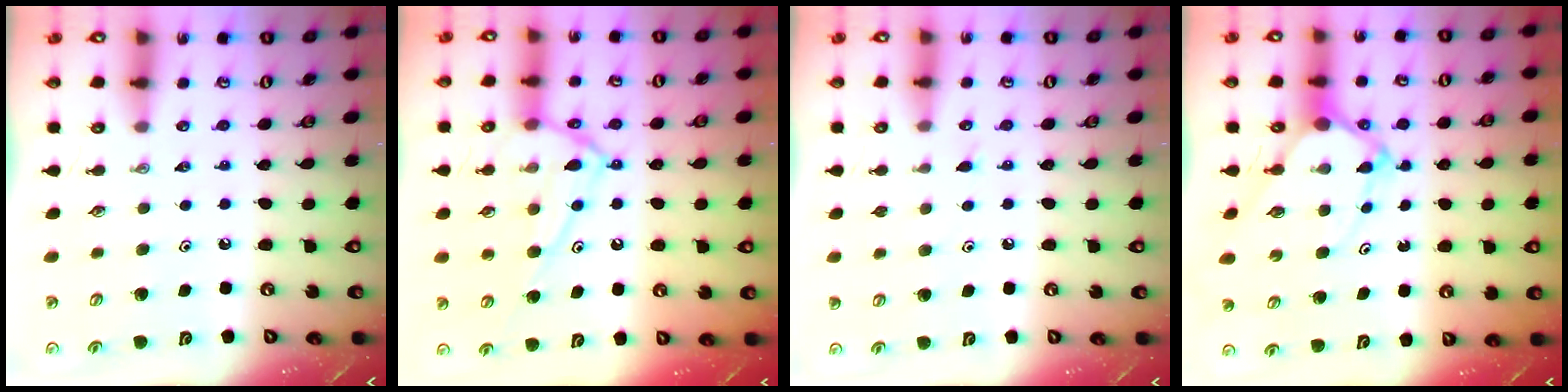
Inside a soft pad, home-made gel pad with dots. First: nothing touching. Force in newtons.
{"total": 14.8, "press": 14.7, "slide": 1.3}
{"total": 4.7, "press": 4.6, "slide": 0.6}
{"total": 5.6, "press": 5.6, "slide": 0.6}